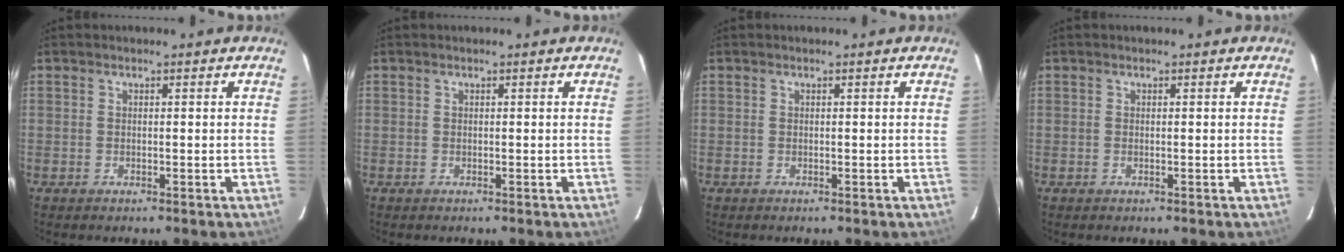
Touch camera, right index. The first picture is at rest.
{"total": 0.0}
{"total": 0.0}
{"total": 0.0}